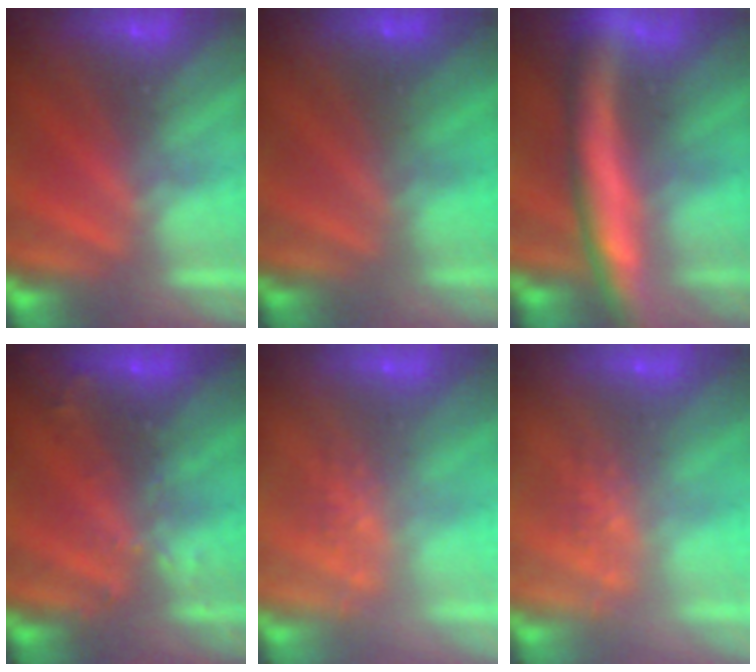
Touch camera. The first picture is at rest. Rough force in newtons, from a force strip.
{"total": 1.6}
{"total": 8.0}
{"total": 2.9}
{"total": 2.8}
{"total": 2.8}